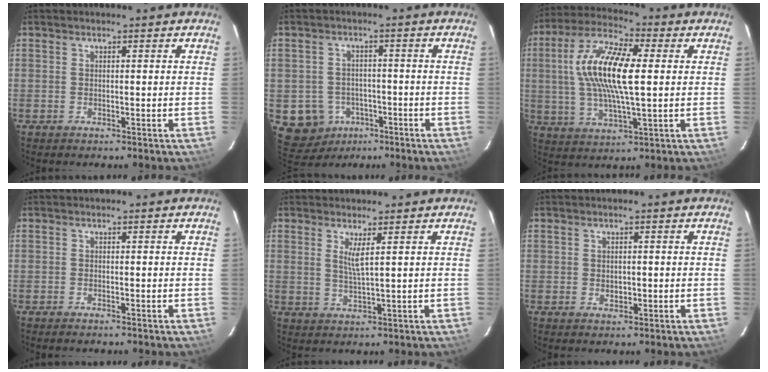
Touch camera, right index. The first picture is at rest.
{"total": 10.3, "force": [-4.0, 9.2, 2.1], "torque": [-0.072, 0.028, -0.041]}
{"total": 15.4, "force": [1.9, 4.9, 14.5], "torque": [-0.290, 0.015, 0.028]}
{"total": 0.7, "force": [-0.6, 0.2, 0.2], "torque": [-0.006, -0.001, -0.012]}
{"total": 3.1, "force": [1.4, -0.1, 2.8], "torque": [-0.054, -0.009, 0.025]}
{"total": 1.5, "force": [0.0, 1.2, 0.8], "torque": [-0.011, 0.003, 0.001]}